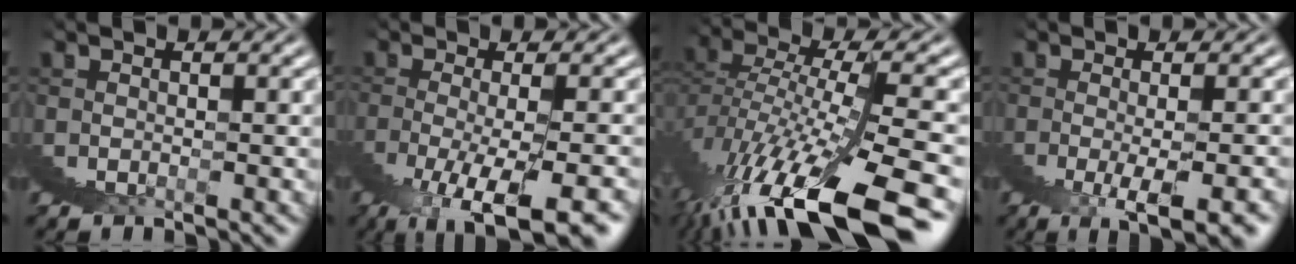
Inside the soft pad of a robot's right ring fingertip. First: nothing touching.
{"total": 3.4, "force": [-0.5, 0.0, 3.3], "torque": [-0.071, -0.002, -0.005]}
{"total": 6.7, "force": [-0.2, 1.3, 6.6], "torque": [-0.110, 0.011, -0.004]}
{"total": 2.8, "force": [0.9, -1.6, 2.1], "torque": [-0.027, 0.017, 0.011]}